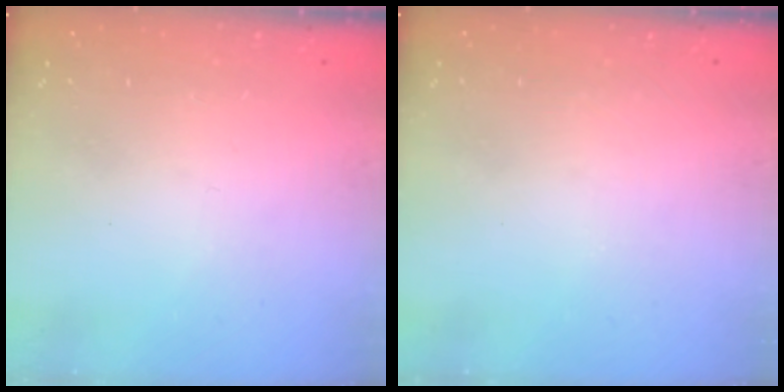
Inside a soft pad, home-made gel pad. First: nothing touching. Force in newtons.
{"total": 0.0}